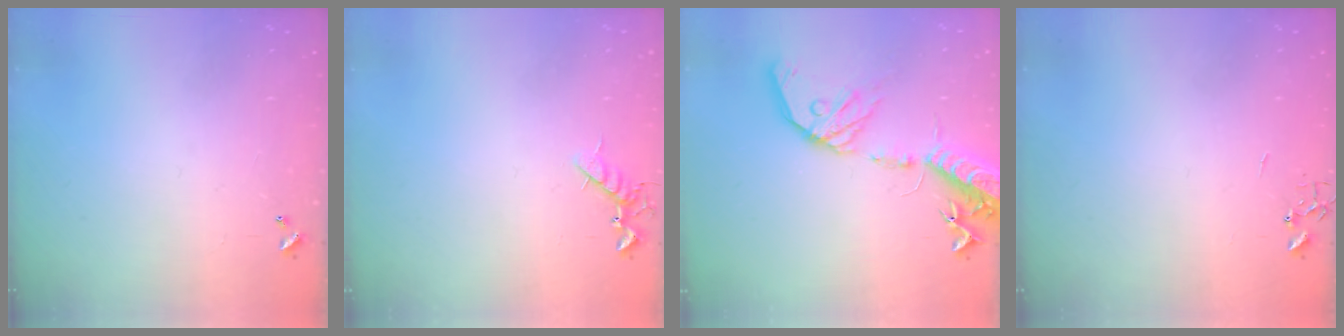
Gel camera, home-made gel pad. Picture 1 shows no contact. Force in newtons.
{"total": 7.0, "press": 6.9, "slide": 1.1}
{"total": 20.1, "press": 19.7, "slide": 3.7}
{"total": 0.0}